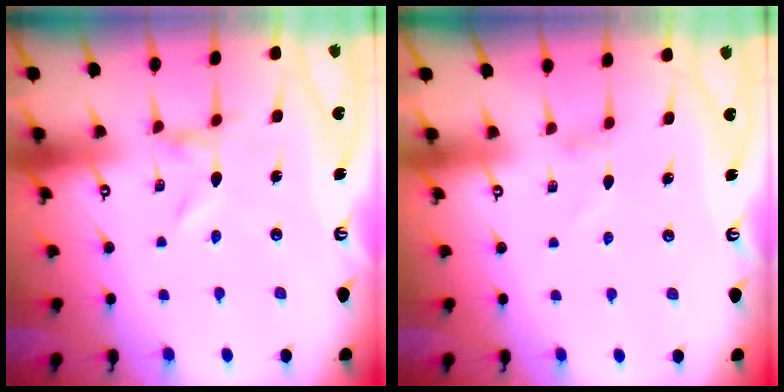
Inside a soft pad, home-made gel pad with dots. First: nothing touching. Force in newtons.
{"total": 0.0}